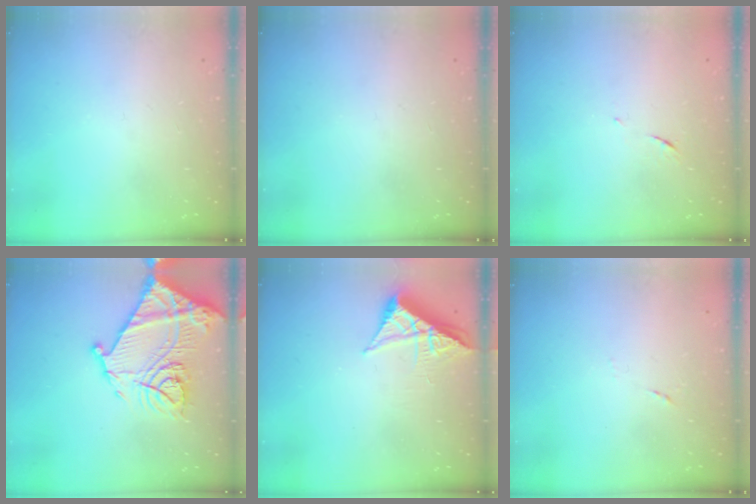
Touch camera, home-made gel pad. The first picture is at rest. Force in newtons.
{"total": 0.0}
{"total": 5.1, "press": 5.1, "slide": 0.4}
{"total": 22.6, "press": 22.5, "slide": 2.0}
{"total": 6.3, "press": 6.2, "slide": 0.9}
{"total": 4.9, "press": 4.7, "slide": 1.1}